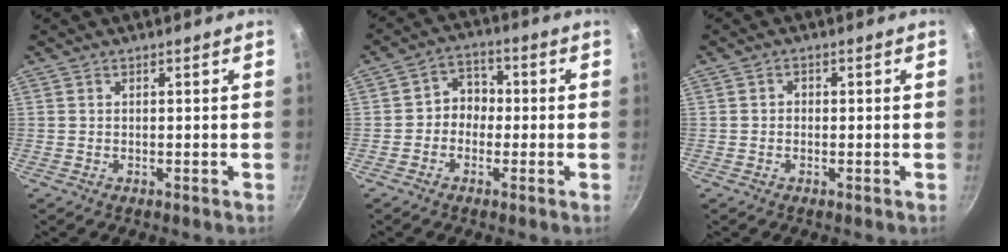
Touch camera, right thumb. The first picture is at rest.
{"total": 5.6, "force": [-0.7, 4.8, 2.8], "torque": [-0.005, 0.022, -0.026]}
{"total": 1.2, "force": [-0.2, 1.1, 0.5], "torque": [-0.007, 0.005, -0.006]}